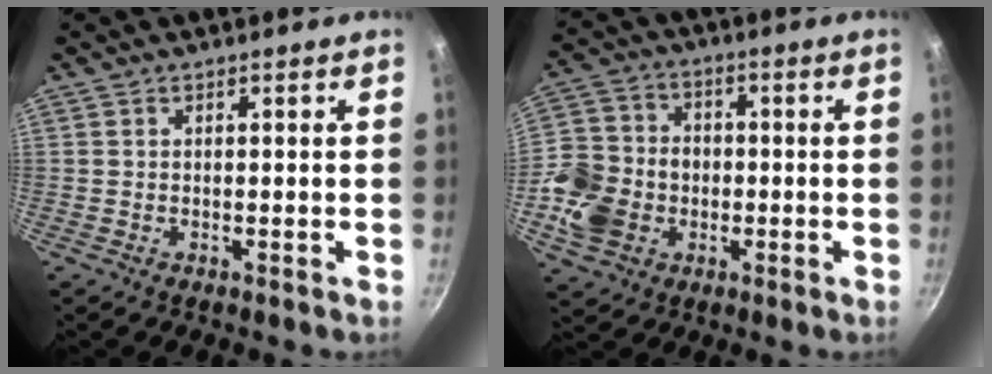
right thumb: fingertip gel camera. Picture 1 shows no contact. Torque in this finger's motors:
{"motor_torque": [1.65, 1.58, 1.18, -0.29, 0.09]}